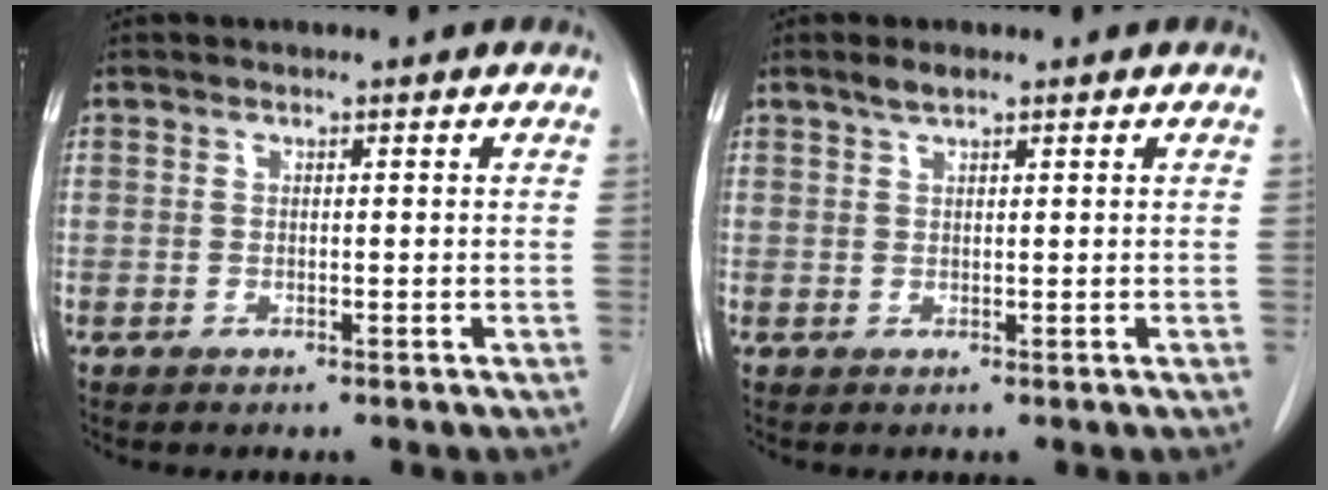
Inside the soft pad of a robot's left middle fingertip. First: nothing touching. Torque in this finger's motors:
{"motor_torque": [0.39, -0.34, -0.10, 0.01]}